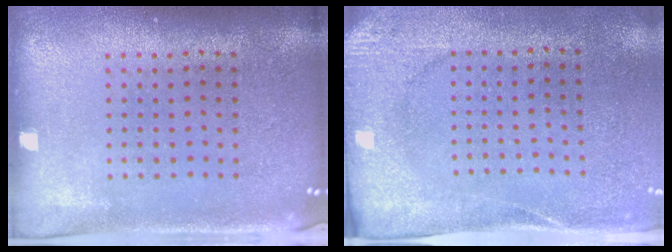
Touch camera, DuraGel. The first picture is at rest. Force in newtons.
{"total": 2.6, "press": 2.0, "slide": 1.6}